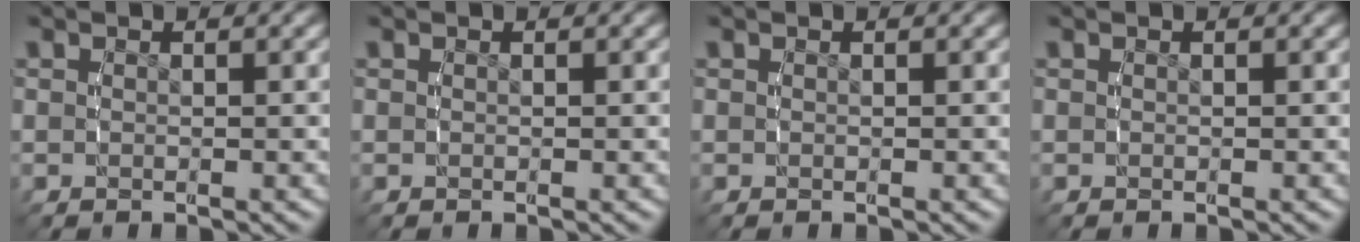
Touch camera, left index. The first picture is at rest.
{"total": 0.0}
{"total": 0.0}
{"total": 0.0}